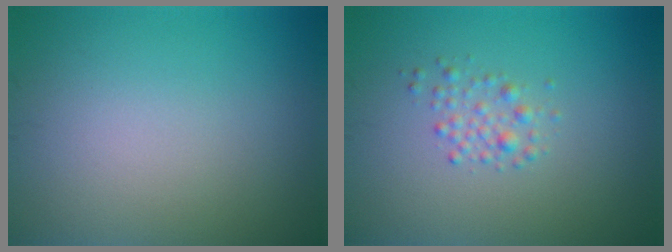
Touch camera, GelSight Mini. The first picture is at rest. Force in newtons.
{"total": 1.6, "press": 1.6, "slide": 0.1}